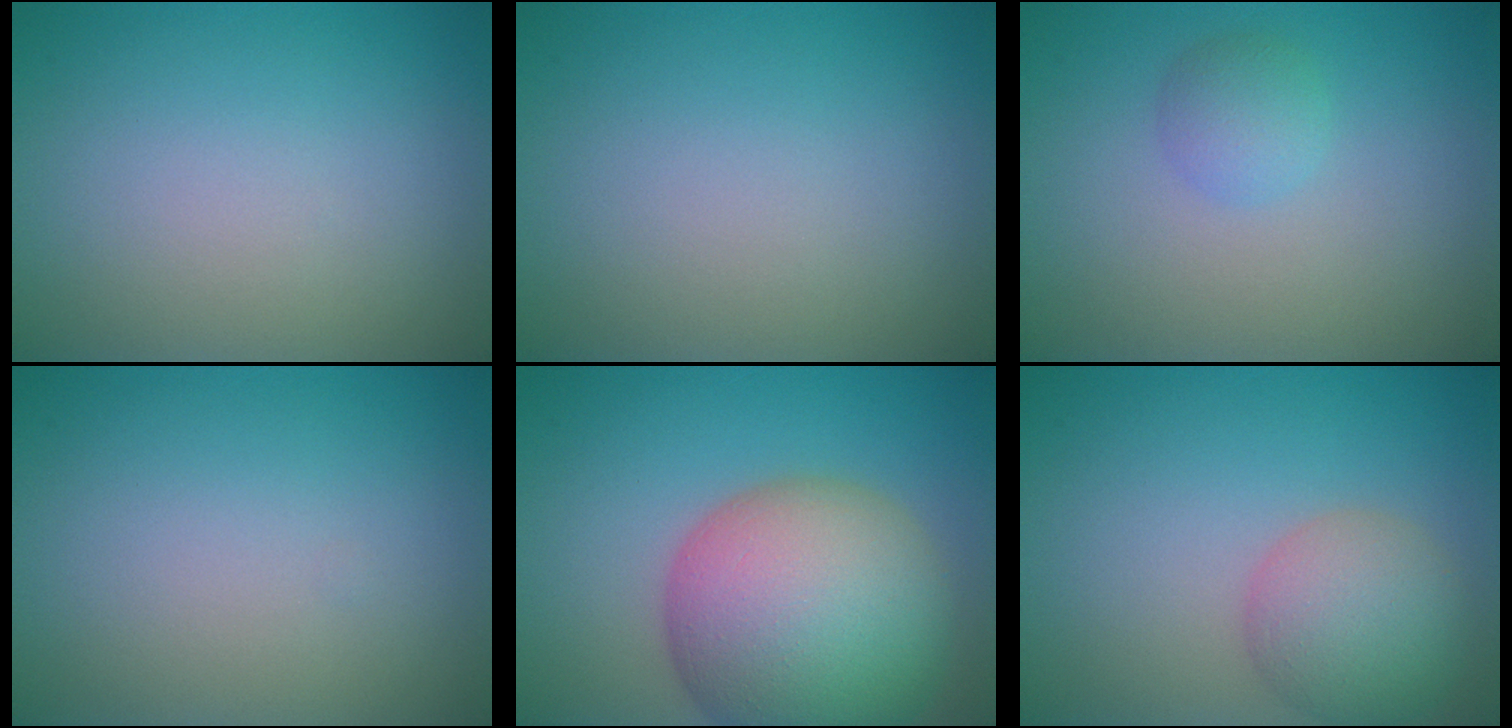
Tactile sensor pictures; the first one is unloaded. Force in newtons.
{"total": 0.0}
{"total": 1.9, "press": 1.9, "slide": 0.1}
{"total": 0.0}
{"total": 13.5, "press": 13.4, "slide": 0.9}
{"total": 4.9, "press": 4.9, "slide": 0.2}